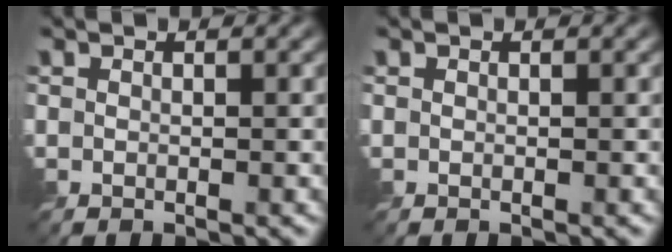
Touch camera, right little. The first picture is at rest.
{"total": 0.0}